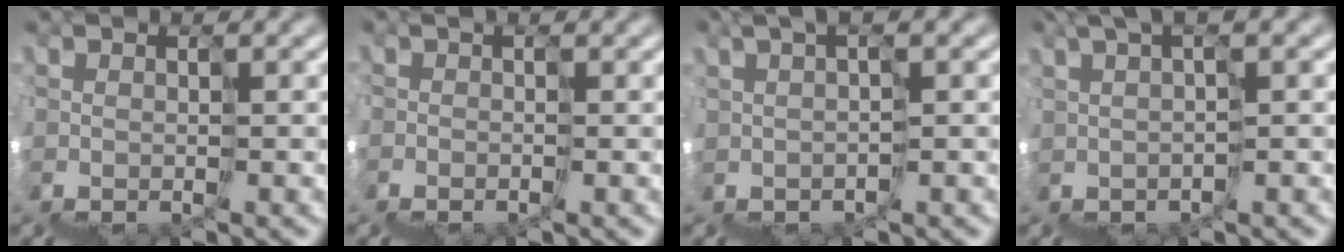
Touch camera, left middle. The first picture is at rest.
{"total": 2.1, "force": [-1.2, 1.0, 1.4], "torque": [-0.022, -0.017, -0.024]}
{"total": 1.4, "force": [1.1, 0.0, 0.9], "torque": [-0.031, 0.009, 0.014]}
{"total": 2.2, "force": [1.7, 0.1, 1.4], "torque": [-0.040, 0.013, 0.025]}